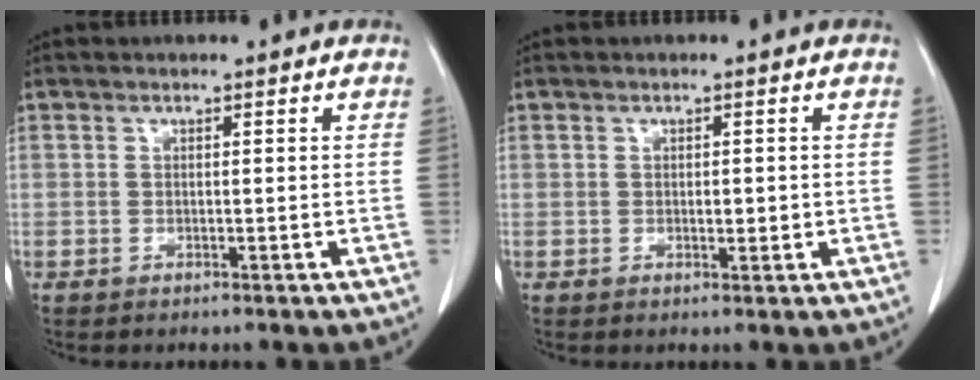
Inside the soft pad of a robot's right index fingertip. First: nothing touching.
{"total": 1.2, "force": [-0.1, 0.6, 1.1], "torque": [-0.017, 0.000, 0.002]}